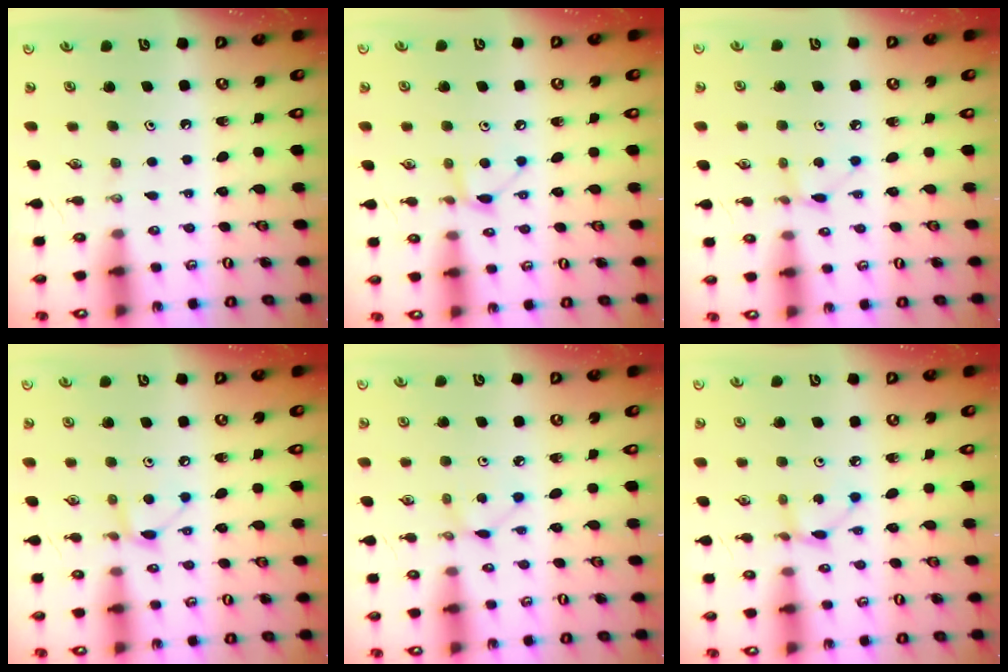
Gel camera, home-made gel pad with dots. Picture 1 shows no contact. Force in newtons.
{"total": 7.4, "press": 7.4, "slide": 0.6}
{"total": 2.9, "press": 2.9, "slide": 0.4}
{"total": 7.4, "press": 7.4, "slide": 0.6}
{"total": 2.7, "press": 2.6, "slide": 0.3}
{"total": 3.4, "press": 3.3, "slide": 0.4}